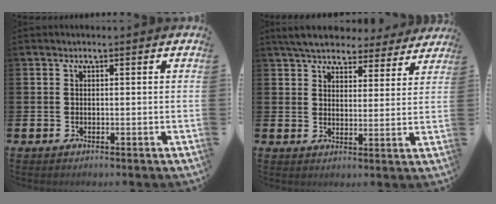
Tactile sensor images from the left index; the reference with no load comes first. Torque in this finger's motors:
{"motor_torque": [0.95, -1.19, 0.27, 0.21]}